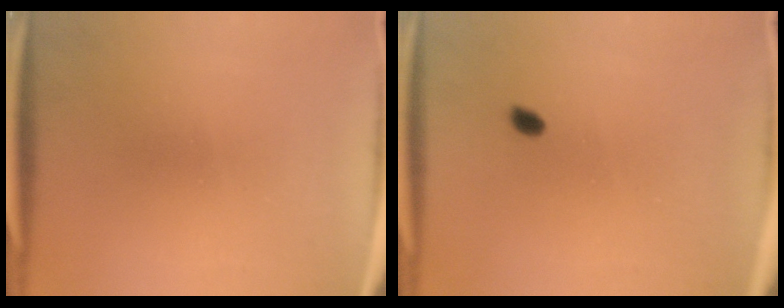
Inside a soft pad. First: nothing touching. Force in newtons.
{"total": 1.3}